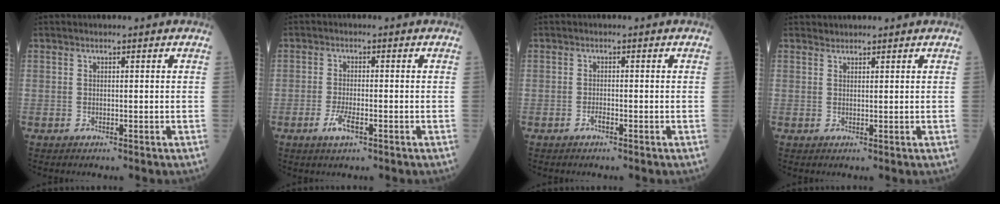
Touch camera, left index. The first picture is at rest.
{"total": 3.0, "force": [-1.6, 0.7, 2.4], "torque": [-0.054, -0.003, -0.031]}
{"total": 0.8, "force": [-0.6, 0.1, 0.5], "torque": [-0.009, 0.001, -0.012]}
{"total": 1.0, "force": [0.9, 0.2, -0.2], "torque": [-0.005, 0.008, 0.018]}